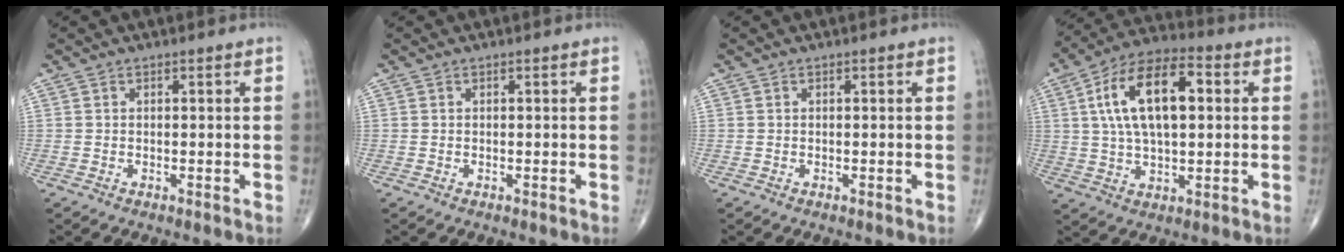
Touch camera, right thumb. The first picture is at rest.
{"total": 0.0}
{"total": 0.0}
{"total": 16.8, "force": [3.4, 8.1, 14.3], "torque": [-0.250, 0.021, 0.054]}